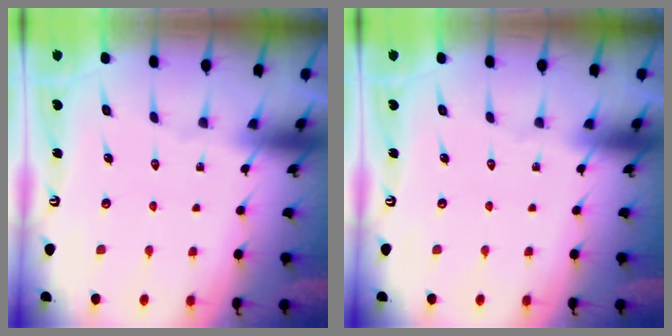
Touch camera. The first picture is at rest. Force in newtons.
{"total": 0.0}